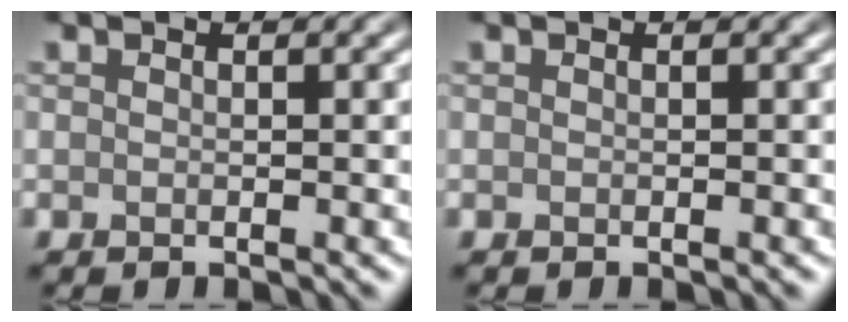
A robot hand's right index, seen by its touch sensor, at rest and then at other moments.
{"total": 0.0}